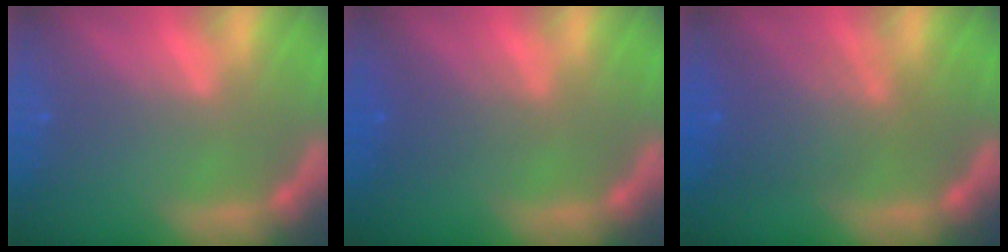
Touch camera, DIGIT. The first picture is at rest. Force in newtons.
{"total": 2.5}
{"total": 5.5}